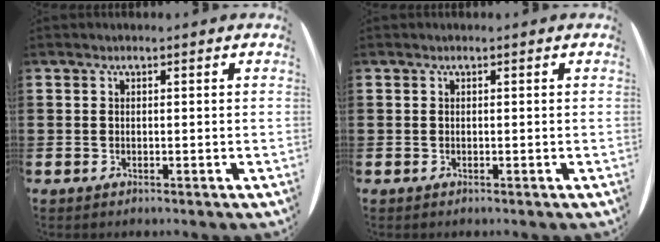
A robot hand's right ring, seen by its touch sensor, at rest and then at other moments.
{"total": 0.0}